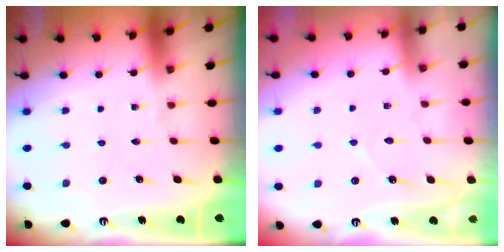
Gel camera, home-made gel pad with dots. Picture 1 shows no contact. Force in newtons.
{"total": 4.9, "press": 4.9, "slide": 0.5}